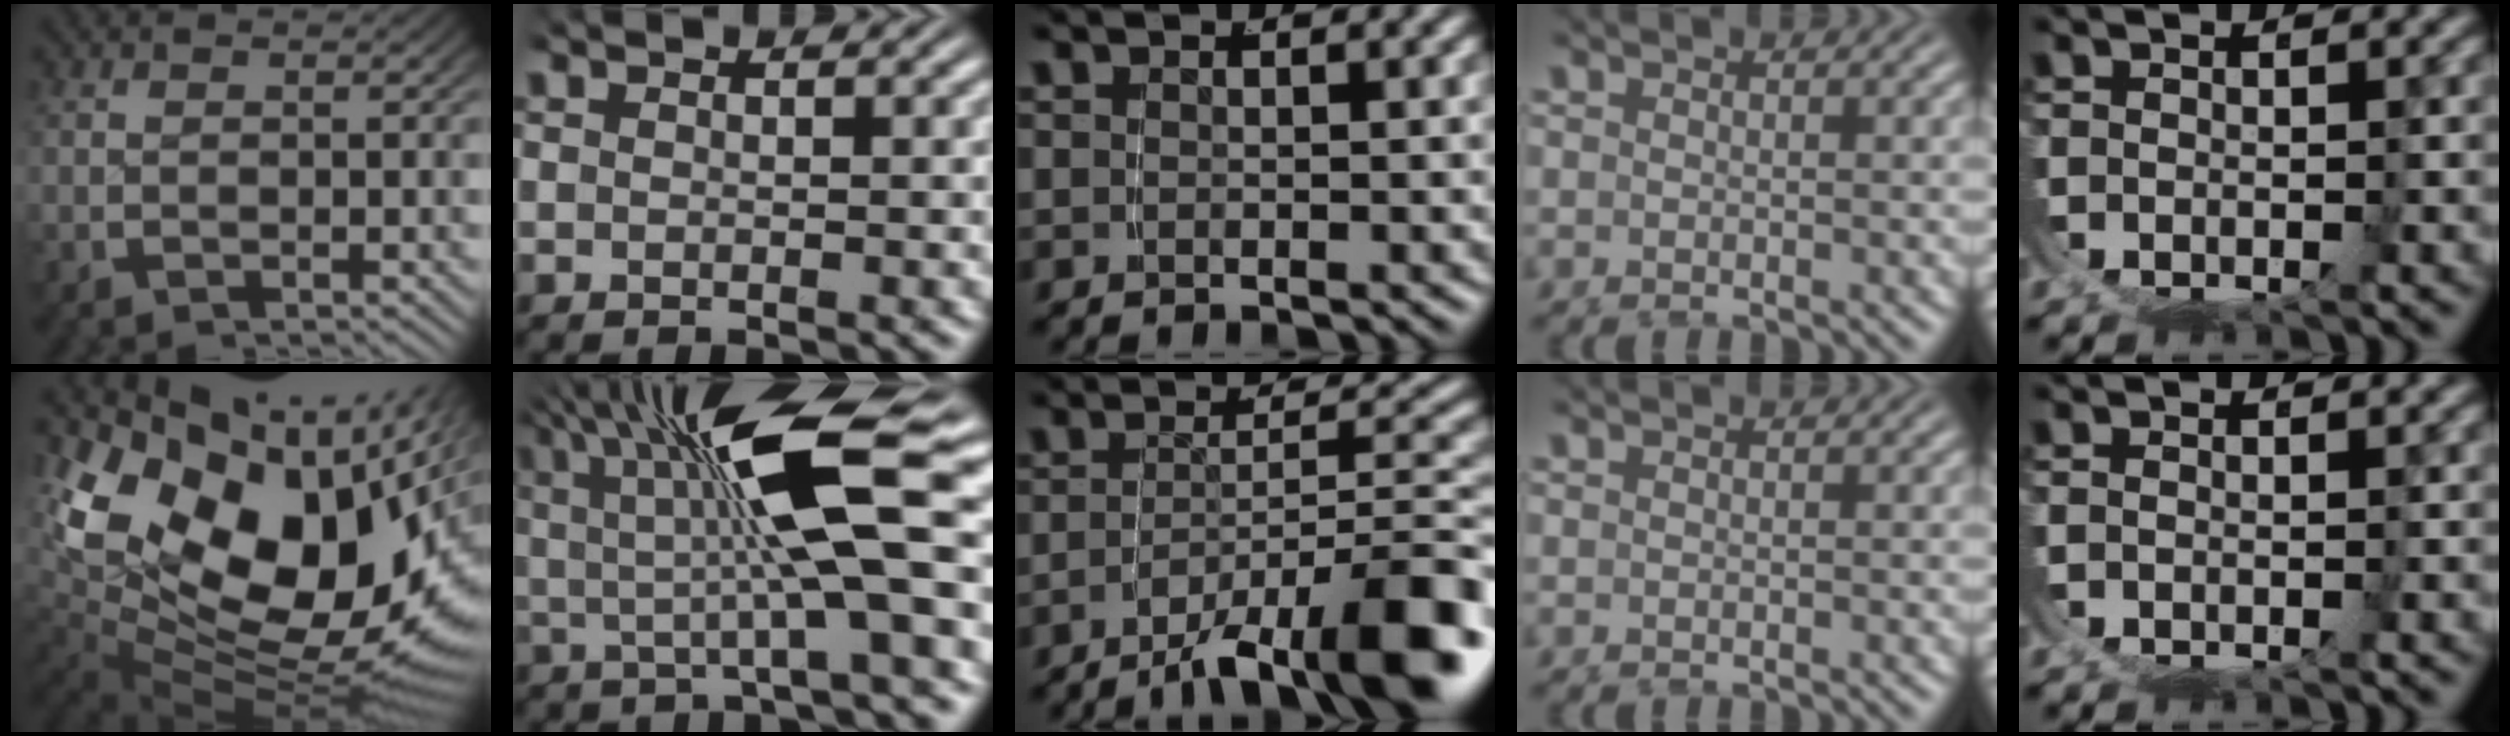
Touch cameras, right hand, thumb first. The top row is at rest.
{"thumb": {"total": 28.0, "force": [0.4, 18.2, 21.3], "torque": [-0.390, -0.053, 0.034]}, "index": {"total": 9.5, "force": [2.9, 2.2, 8.8], "torque": [-0.141, 0.018, 0.047]}, "middle": {"total": 8.3, "force": [-5.0, 1.8, 6.4], "torque": [-0.080, -0.009, -0.073]}, "little": {"total": 0.8, "force": [0.1, -0.8, 0.2], "torque": [0.005, 0.002, 0.001]}}